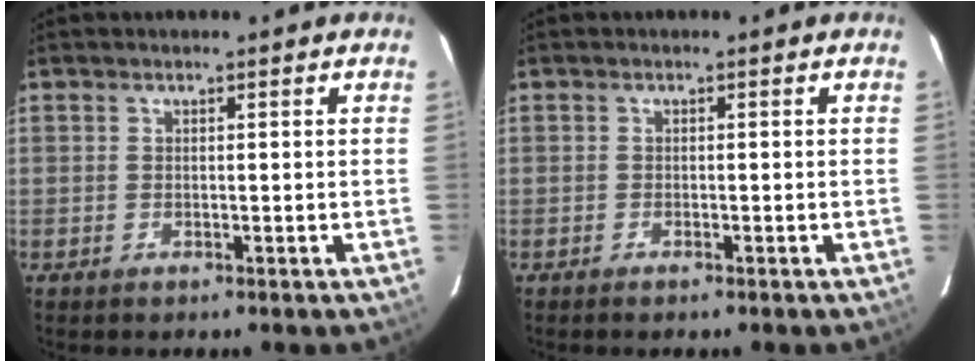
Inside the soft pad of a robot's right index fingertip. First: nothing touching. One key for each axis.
{"total": 0.7, "fx": -0.6, "fy": 0.2, "fz": 0.3, "tx": -0.006, "ty": -0.001, "tz": -0.013}